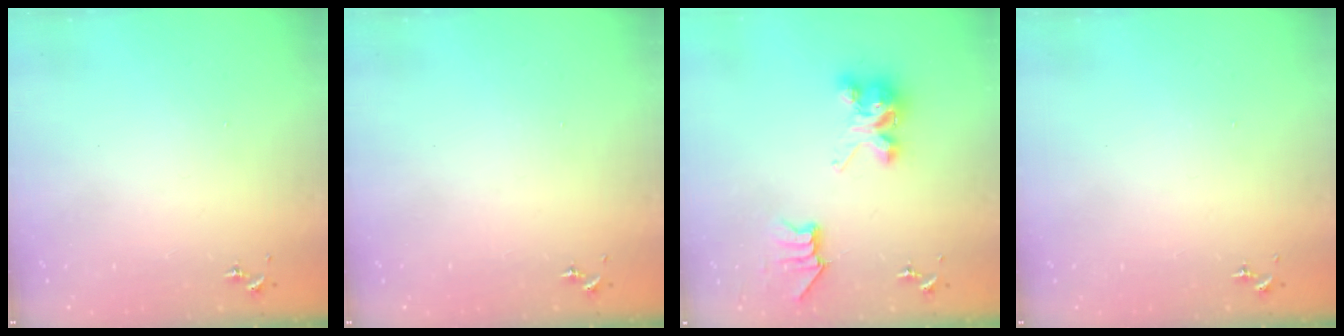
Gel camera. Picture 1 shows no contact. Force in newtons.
{"total": 0.0}
{"total": 8.0, "press": 8.0, "slide": 0.1}
{"total": 0.0}